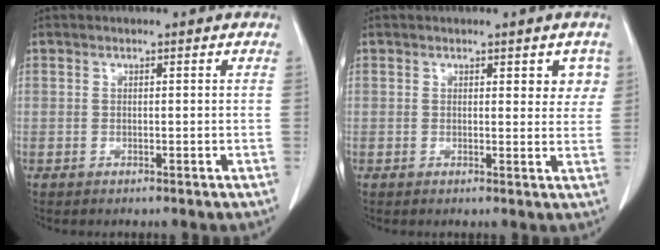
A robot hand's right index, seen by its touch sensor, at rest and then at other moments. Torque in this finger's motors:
{"motor_torque": [0.03, 0.07, 0.01, 0.00]}